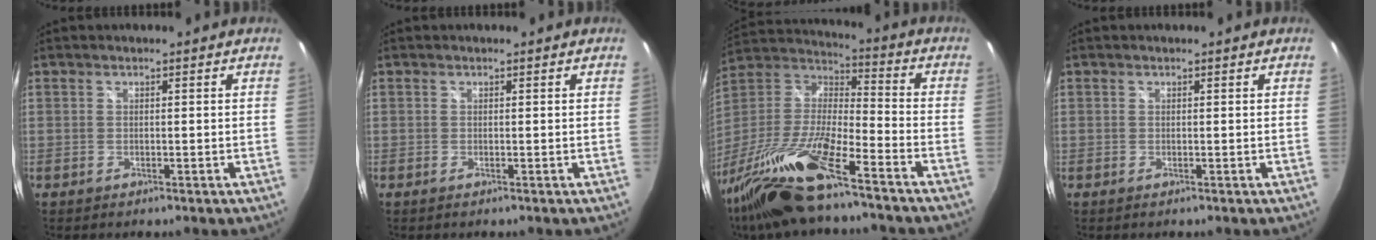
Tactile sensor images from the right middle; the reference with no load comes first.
{"total": 0.0}
{"total": 21.2, "force": [-14.8, 4.3, 14.7], "torque": [-0.288, -0.029, -0.280]}
{"total": 0.0}